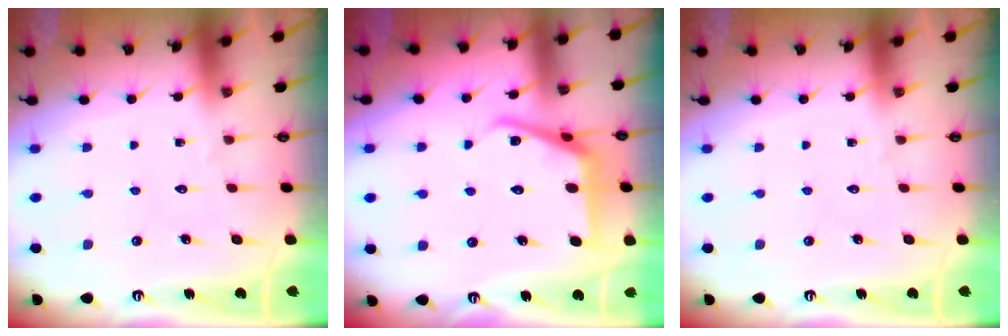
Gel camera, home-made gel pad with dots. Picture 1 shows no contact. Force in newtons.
{"total": 10.4, "press": 10.4, "slide": 0.7}
{"total": 0.0}